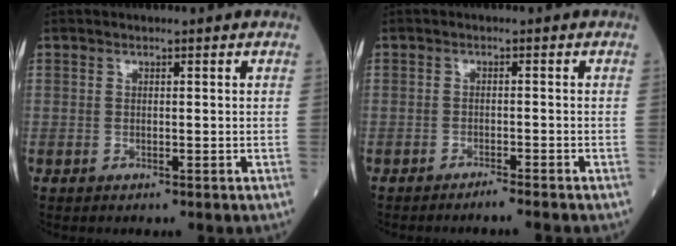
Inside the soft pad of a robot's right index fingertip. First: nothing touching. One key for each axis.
{"total": 2.5, "fx": -2.2, "fy": -0.6, "fz": 1.0, "tx": -0.012, "ty": 0.002, "tz": -0.030}